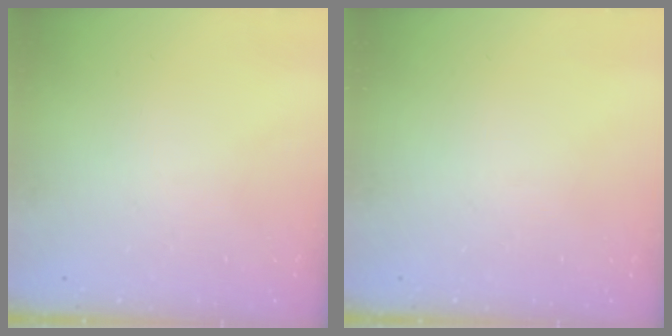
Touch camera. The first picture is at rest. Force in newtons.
{"total": 0.0}